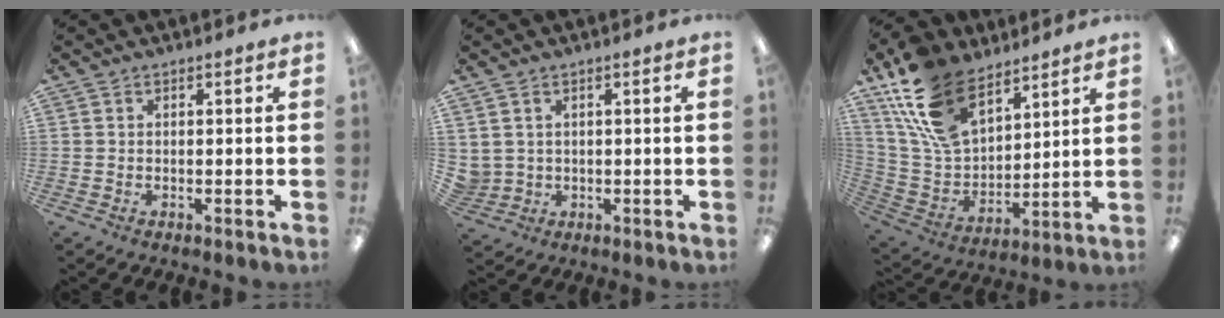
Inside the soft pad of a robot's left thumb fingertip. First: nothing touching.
{"total": 2.7, "force": [1.3, 2.4, 0.1], "torque": [-0.010, 0.000, 0.027]}
{"total": 19.5, "force": [12.1, 10.7, 10.9], "torque": [-0.240, -0.046, 0.228]}